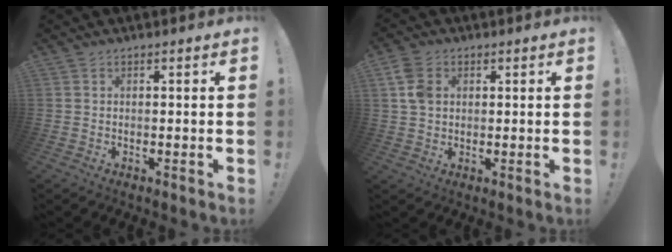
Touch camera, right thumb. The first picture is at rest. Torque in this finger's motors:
{"motor_torque": [0.19, -0.07, 0.05, 0.38, 0.02]}